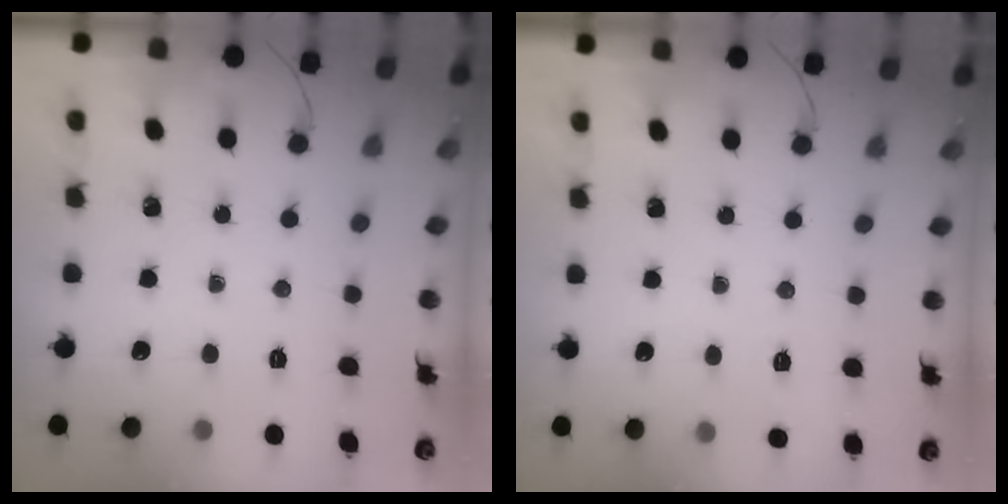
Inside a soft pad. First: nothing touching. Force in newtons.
{"total": 3.8, "press": 3.2, "slide": 2.0}